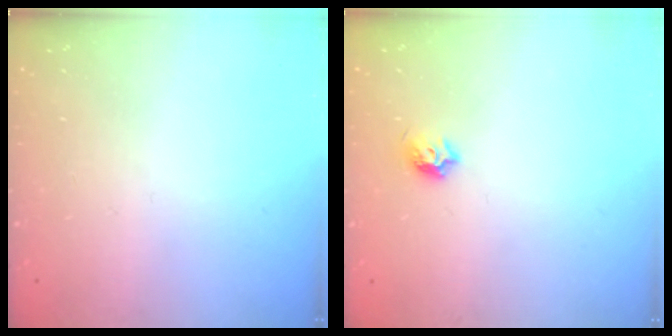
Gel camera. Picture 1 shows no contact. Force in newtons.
{"total": 4.9, "press": 4.8, "slide": 0.8}